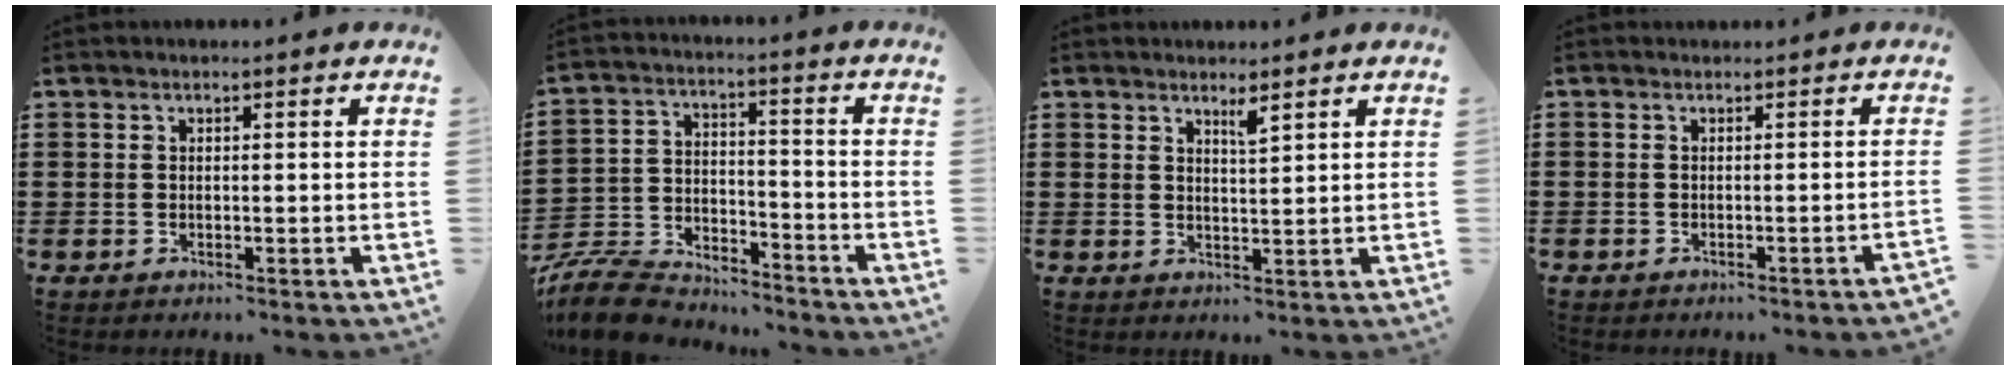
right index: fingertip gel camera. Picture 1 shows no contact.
{"total": 9.0, "force": [-8.7, 1.7, 1.6], "torque": [-0.044, 0.017, -0.175]}
{"total": 2.2, "force": [1.8, 0.0, 1.3], "torque": [-0.019, -0.004, 0.030]}
{"total": 0.6, "force": [-0.6, 0.0, 0.0], "torque": [-0.004, -0.001, -0.012]}